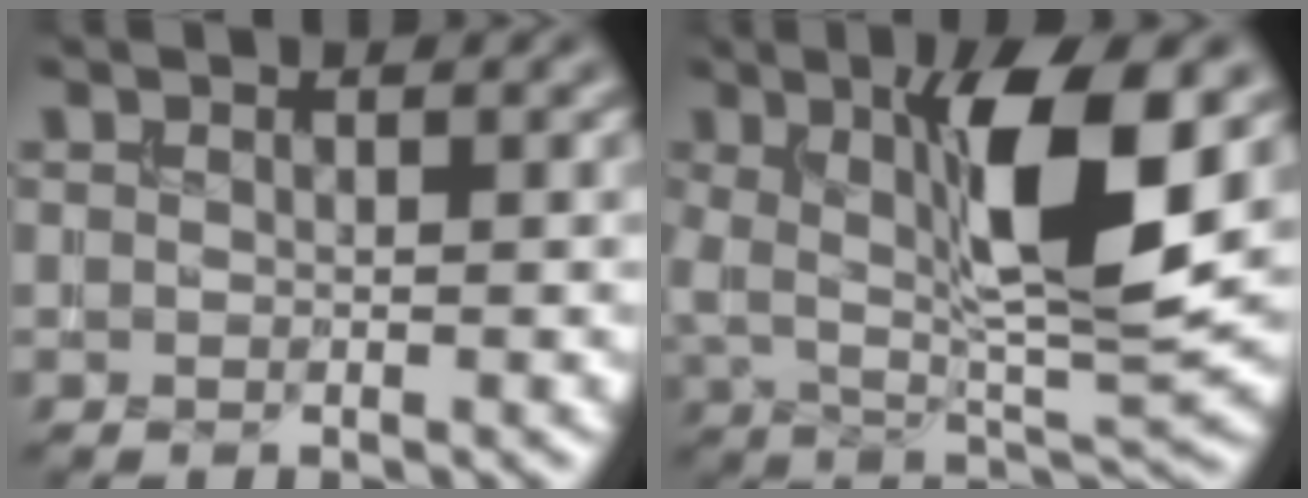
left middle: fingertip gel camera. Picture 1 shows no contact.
{"total": 9.5, "force": [1.8, 2.6, 9.0], "torque": [-0.157, -0.006, 0.032]}